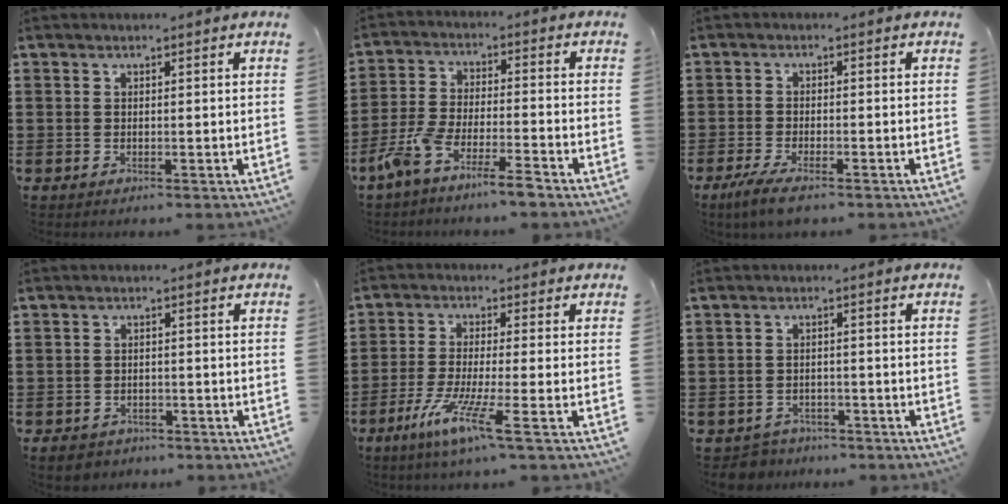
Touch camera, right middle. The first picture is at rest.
{"total": 6.9, "force": [-5.9, 0.1, 3.6], "torque": [-0.100, -0.015, -0.120]}
{"total": 3.2, "force": [-2.4, 0.4, 2.1], "torque": [-0.049, -0.005, -0.048]}
{"total": 2.2, "force": [-2.0, 0.8, 0.2], "torque": [-0.010, 0.003, -0.045]}
{"total": 6.9, "force": [-3.8, -0.5, 5.8], "torque": [-0.120, -0.019, -0.074]}
{"total": 2.8, "force": [-2.7, 0.6, -0.3], "torque": [-0.005, 0.000, -0.062]}